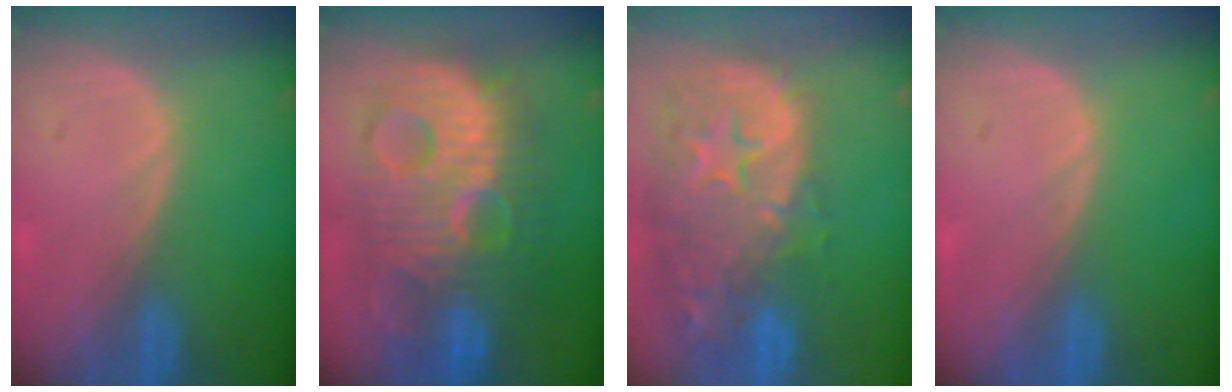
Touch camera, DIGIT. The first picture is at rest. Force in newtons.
{"total": 13.0, "press": 13.0, "slide": 1.0}
{"total": 14.9, "press": 12.0, "slide": 8.9}
{"total": 0.0}